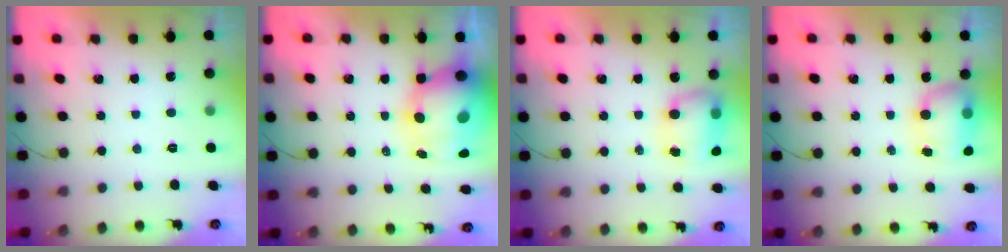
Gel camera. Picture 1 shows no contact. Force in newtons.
{"total": 13.7, "press": 13.3, "slide": 3.3}
{"total": 8.0, "press": 7.9, "slide": 1.4}
{"total": 9.1, "press": 8.1, "slide": 4.2}